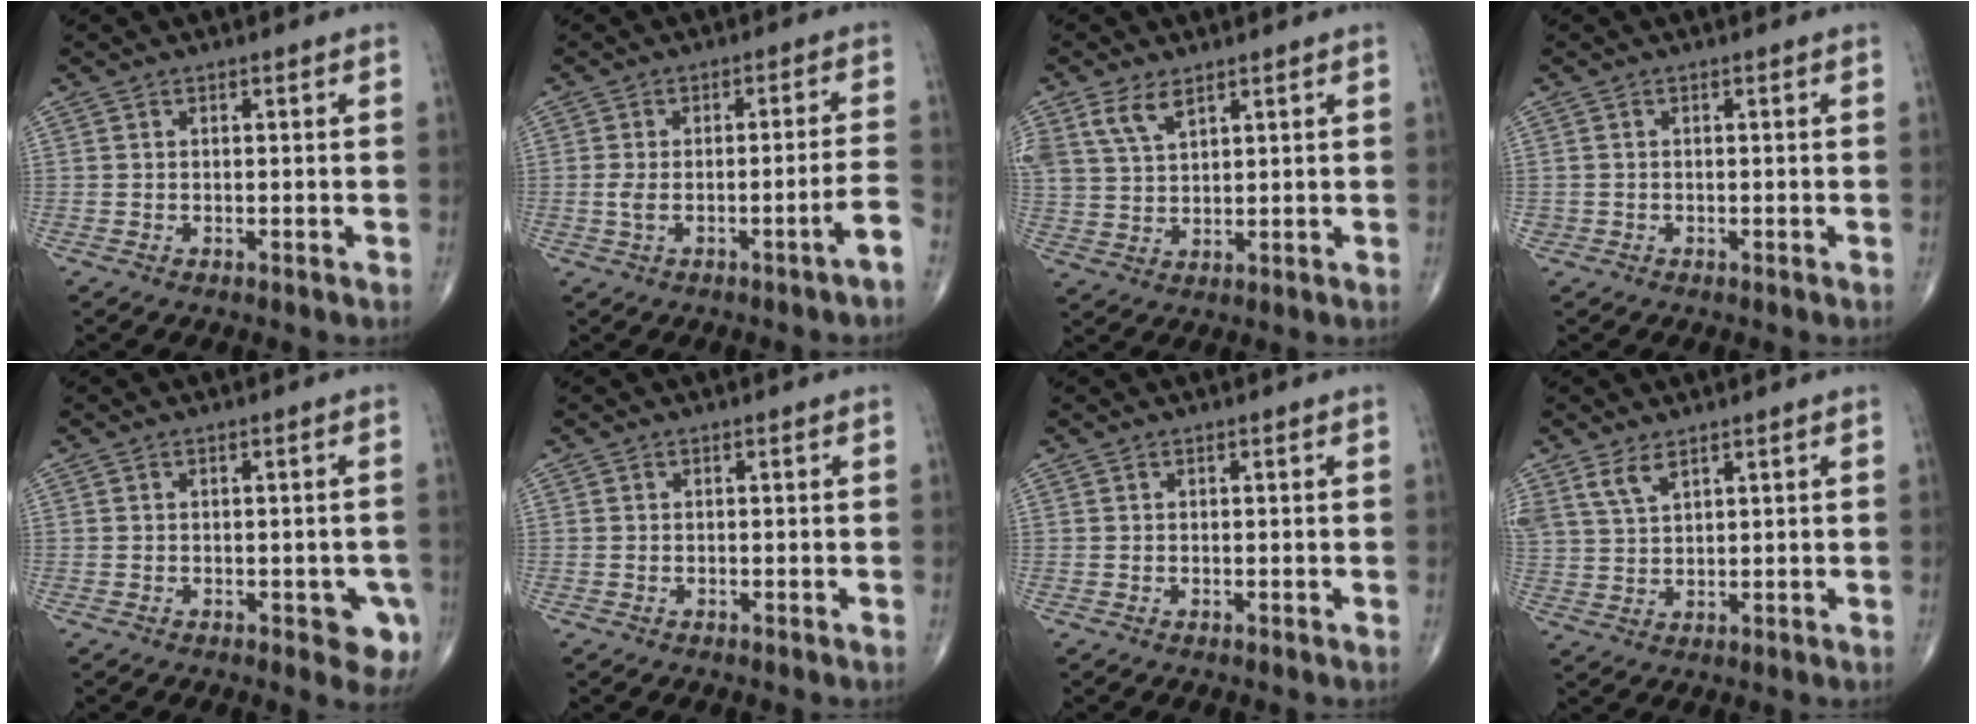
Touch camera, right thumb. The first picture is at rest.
{"total": 5.9, "force": [-2.6, 0.3, 5.3], "torque": [-0.098, 0.033, -0.031]}
{"total": 6.2, "force": [3.8, 3.0, 3.8], "torque": [-0.074, -0.009, 0.084]}
{"total": 0.8, "force": [-0.1, 0.8, -0.2], "torque": [0.005, 0.005, -0.003]}
{"total": 5.3, "force": [-2.0, 2.7, 4.0], "torque": [-0.015, 0.000, -0.022]}
{"total": 0.0}
{"total": 0.0}
{"total": 4.3, "force": [3.0, 1.7, 2.5], "torque": [-0.051, -0.012, 0.068]}